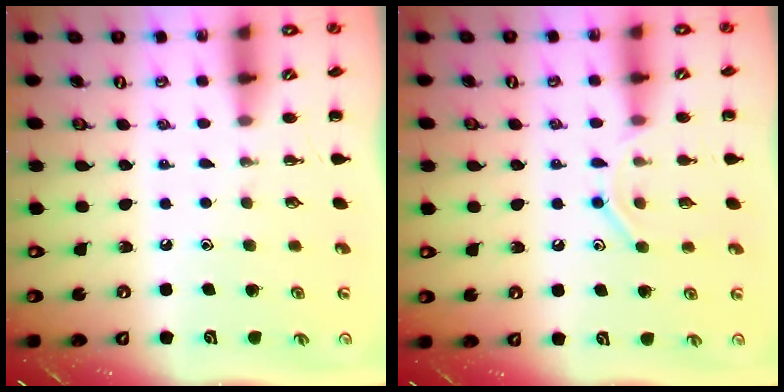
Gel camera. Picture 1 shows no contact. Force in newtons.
{"total": 8.4, "press": 8.4, "slide": 1.0}